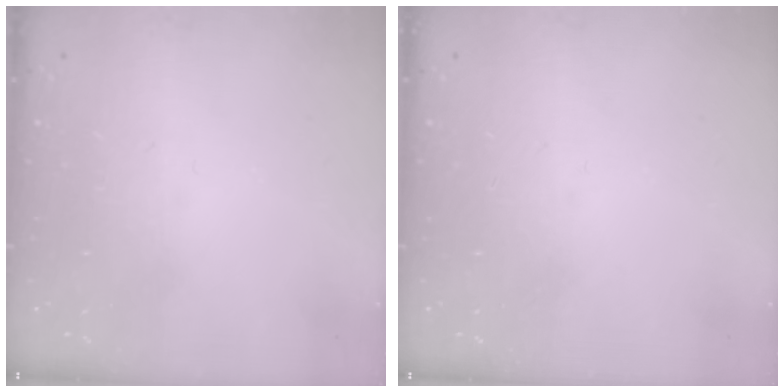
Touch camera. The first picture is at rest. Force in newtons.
{"total": 0.0}